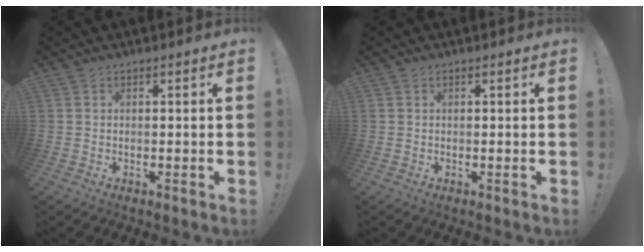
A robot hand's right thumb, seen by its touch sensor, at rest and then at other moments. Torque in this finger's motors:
{"motor_torque": [0.00, 0.00, -0.03, 0.03, 0.01]}